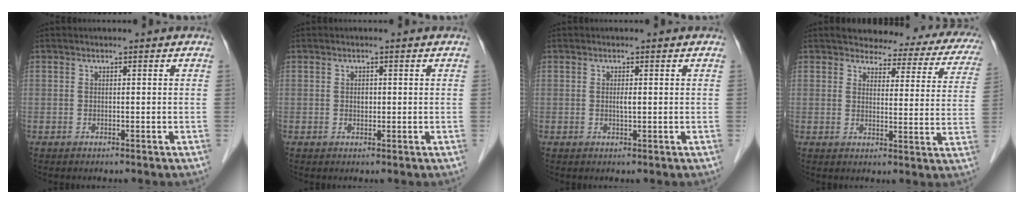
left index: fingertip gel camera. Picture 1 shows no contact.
{"total": 1.0, "force": [0.0, 0.7, 0.7], "torque": [-0.011, 0.001, 0.001]}
{"total": 1.0, "force": [0.1, 0.1, 1.0], "torque": [-0.020, -0.001, 0.001]}
{"total": 16.0, "force": [14.0, 5.2, 5.8], "torque": [-0.036, -0.020, 0.133]}